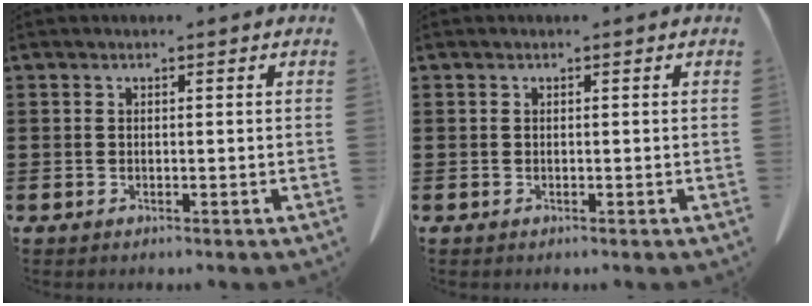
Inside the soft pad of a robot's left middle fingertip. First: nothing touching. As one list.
[{"total": 0.0}]